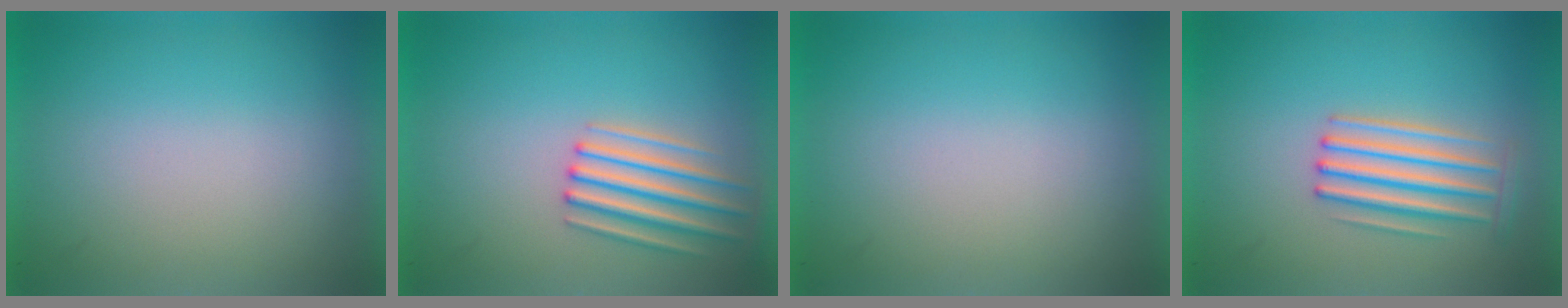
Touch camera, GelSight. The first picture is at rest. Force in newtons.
{"total": 3.1}
{"total": 0.0}
{"total": 3.2}